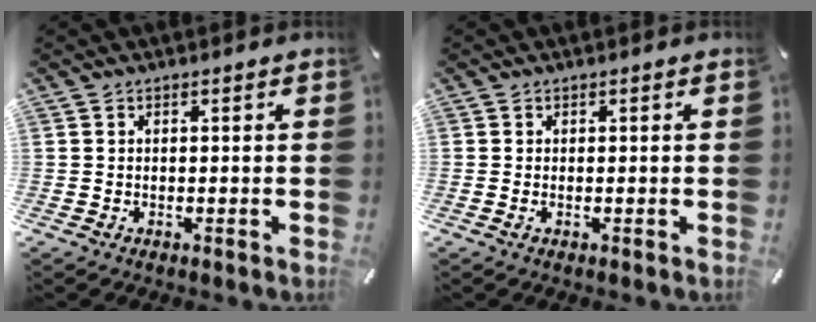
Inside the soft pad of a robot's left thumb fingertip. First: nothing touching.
{"total": 0.7, "force": [-0.2, 0.2, 0.6], "torque": [-0.011, -0.001, -0.003]}